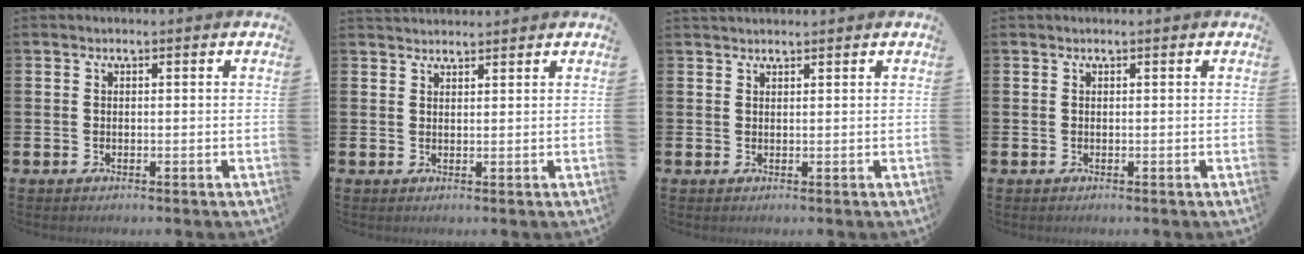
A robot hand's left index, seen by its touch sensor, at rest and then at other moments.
{"total": 2.0, "force": [1.9, 0.4, 0.0], "torque": [0.006, -0.008, 0.034]}
{"total": 1.1, "force": [1.1, 0.2, 0.1], "torque": [0.007, -0.003, 0.018]}
{"total": 0.0}